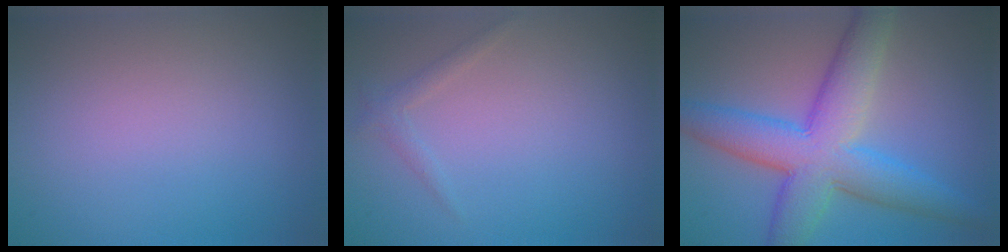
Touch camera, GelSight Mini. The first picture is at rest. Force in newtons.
{"total": 1.1, "press": 1.1, "slide": 0.1}
{"total": 8.8, "press": 8.8, "slide": 0.2}